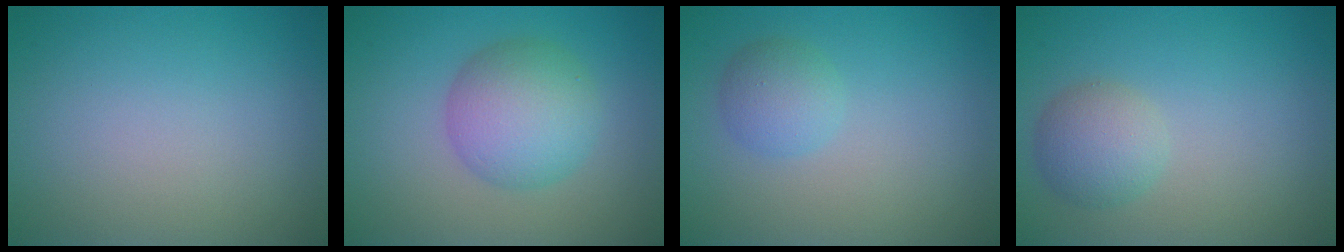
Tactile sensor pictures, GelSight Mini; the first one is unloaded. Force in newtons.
{"total": 5.5, "press": 5.5, "slide": 0.1}
{"total": 2.3, "press": 2.3, "slide": 0.1}
{"total": 2.9, "press": 2.9, "slide": 0.0}